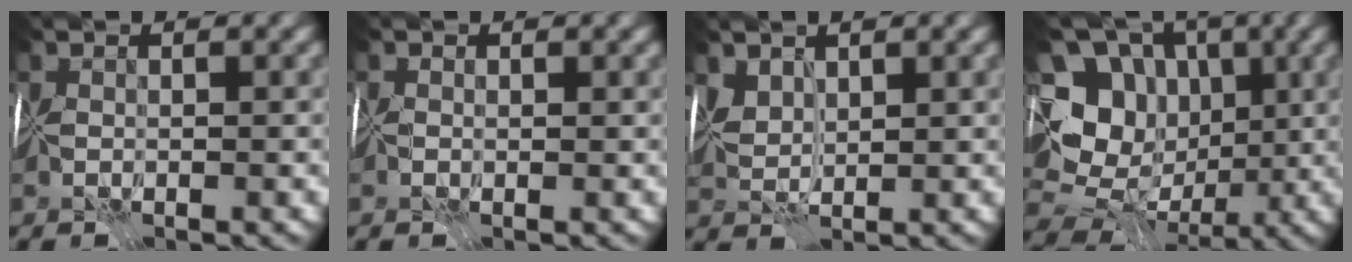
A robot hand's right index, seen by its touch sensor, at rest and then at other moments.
{"total": 0.0}
{"total": 1.9, "force": [1.8, -0.2, -0.2], "torque": [0.000, -0.003, 0.043]}
{"total": 12.2, "force": [1.8, 10.4, 6.1], "torque": [-0.129, 0.009, 0.034]}